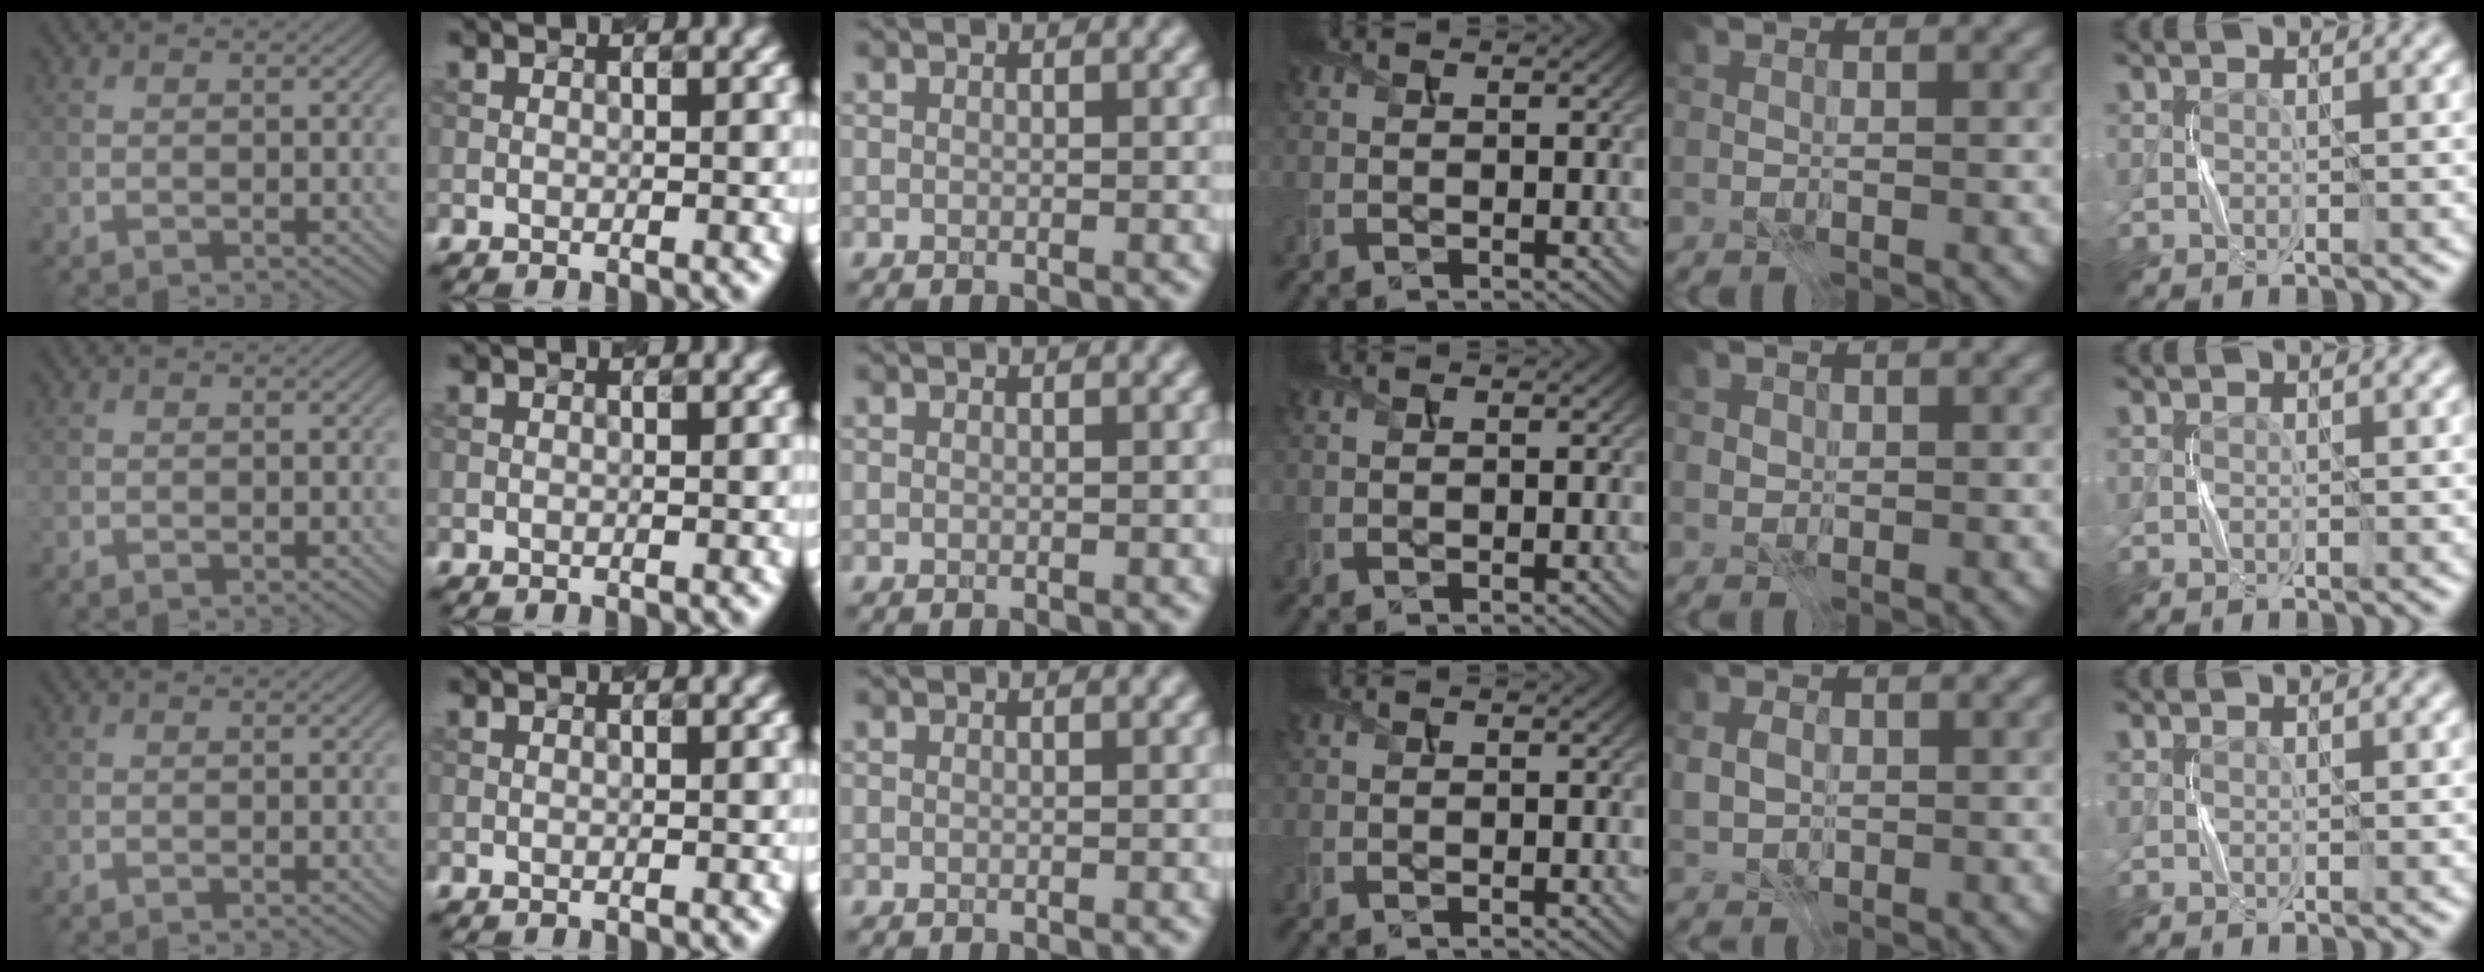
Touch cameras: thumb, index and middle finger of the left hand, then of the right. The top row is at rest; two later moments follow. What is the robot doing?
{"motion": "press", "object": "calculator"}